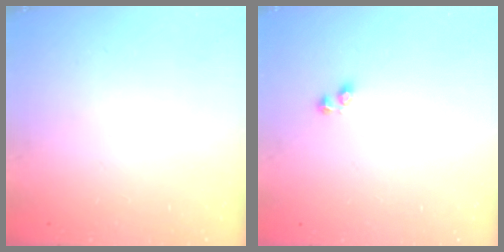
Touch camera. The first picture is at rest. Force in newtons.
{"total": 1.9, "press": 1.9, "slide": 0.5}